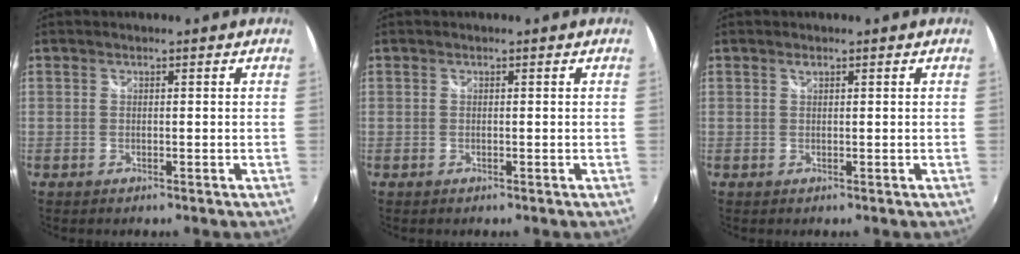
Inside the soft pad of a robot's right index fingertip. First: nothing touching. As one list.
[{"total": 0.0}, {"total": 0.6, "force": [0.4, 0.2, 0.3], "torque": [-0.005, 0.001, 0.006]}]